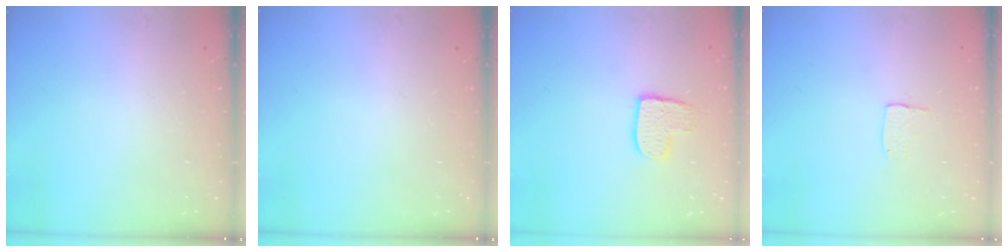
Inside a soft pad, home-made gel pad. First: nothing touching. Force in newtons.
{"total": 0.0}
{"total": 9.1, "press": 9.0, "slide": 0.7}
{"total": 3.8, "press": 3.8, "slide": 0.2}